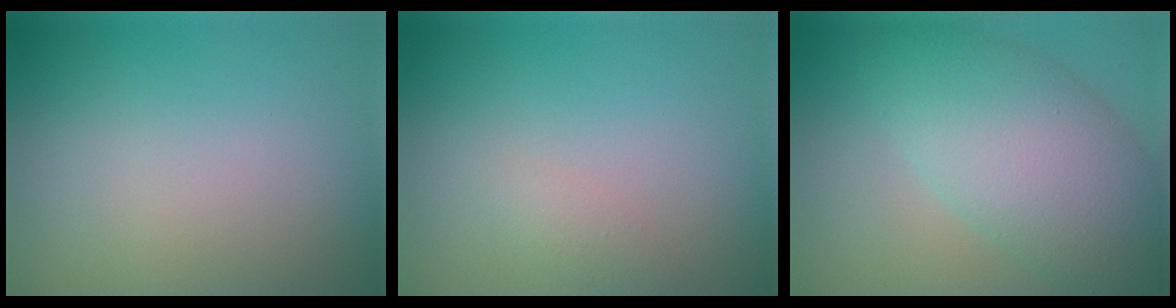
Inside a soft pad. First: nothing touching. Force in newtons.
{"total": 1.1, "press": 1.1, "slide": 0.0}
{"total": 8.1, "press": 8.1, "slide": 0.1}